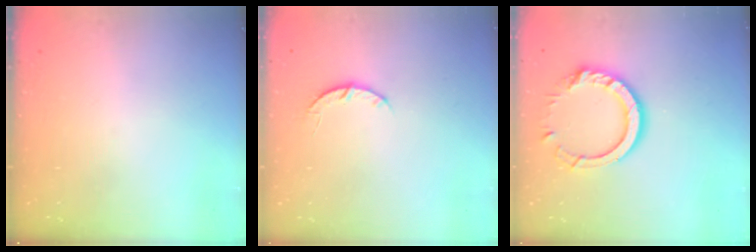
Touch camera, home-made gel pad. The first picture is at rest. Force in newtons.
{"total": 4.0, "press": 4.0, "slide": 0.5}
{"total": 13.0, "press": 12.9, "slide": 1.2}